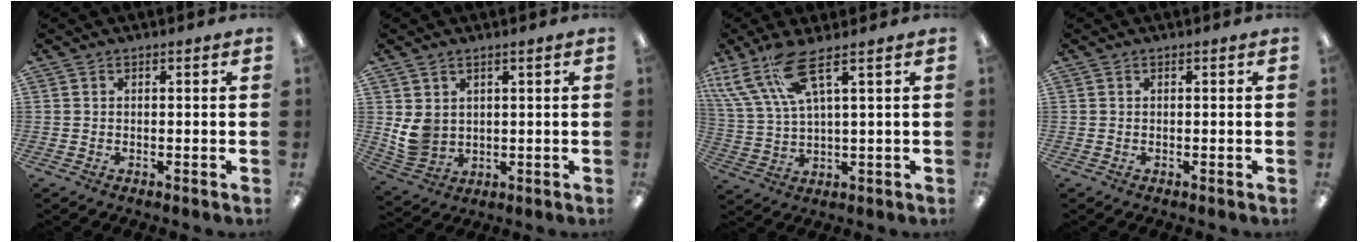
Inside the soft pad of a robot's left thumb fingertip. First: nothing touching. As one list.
[{"total": 6.4, "force": [2.4, 5.0, 3.2], "torque": [-0.065, -0.008, 0.048]}, {"total": 11.9, "force": [6.9, 3.3, 9.2], "torque": [-0.209, -0.027, 0.124]}, {"total": 0.0}]